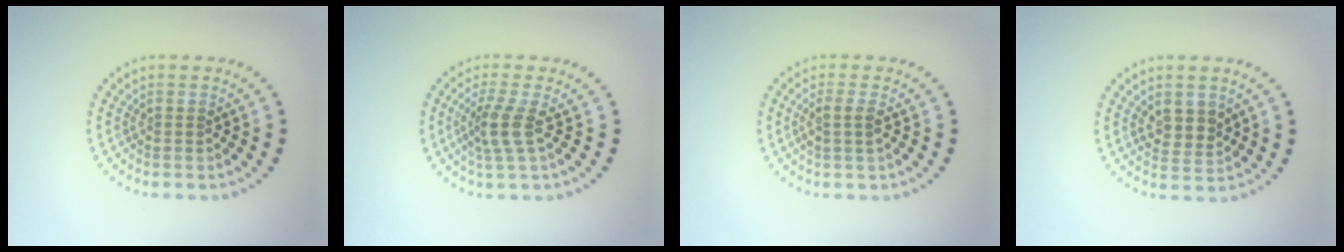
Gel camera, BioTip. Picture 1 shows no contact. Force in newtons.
{"total": 2.7, "press": 2.0, "slide": 1.8}
{"total": 1.7, "press": 1.5, "slide": 0.8}
{"total": 2.5, "press": 2.3, "slide": 0.9}